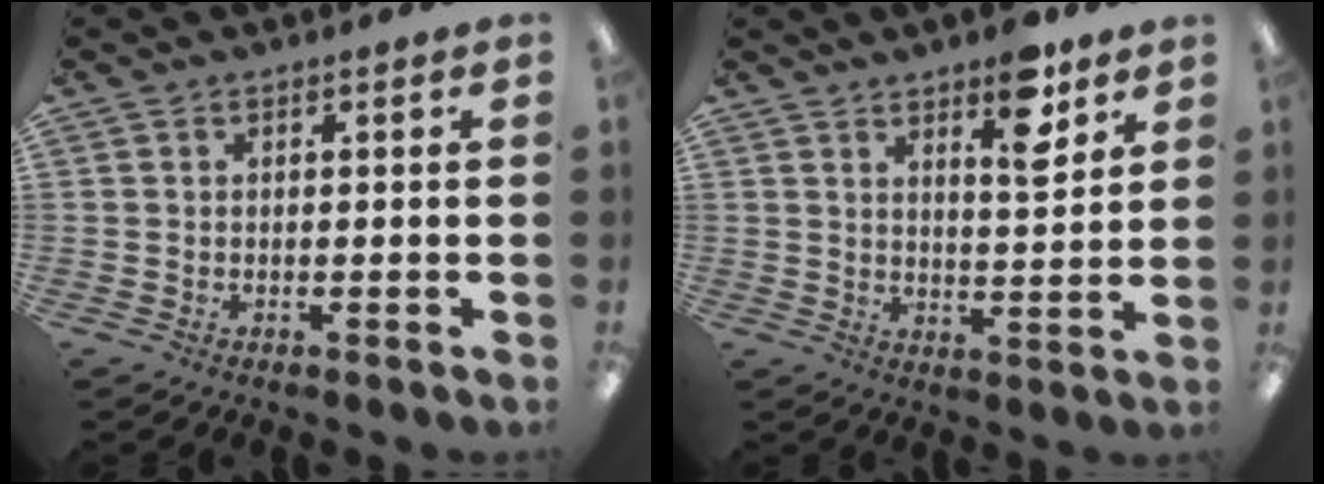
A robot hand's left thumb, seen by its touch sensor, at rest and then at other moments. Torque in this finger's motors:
{"motor_torque": [0.21, 0.42, 0.08, -0.21, 0.06]}